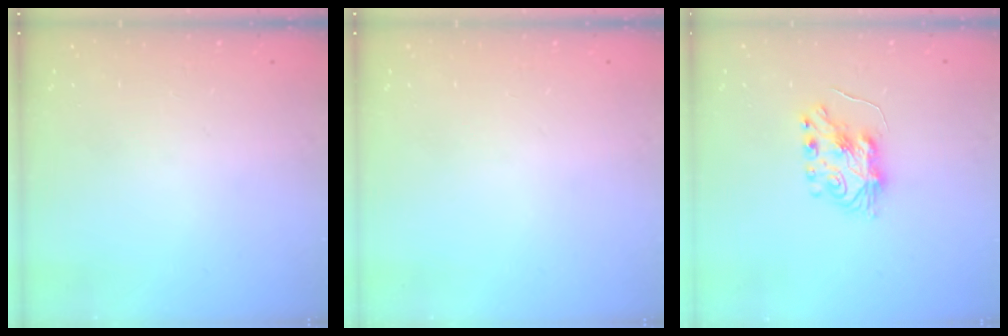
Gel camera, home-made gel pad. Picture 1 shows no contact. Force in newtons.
{"total": 0.0}
{"total": 8.7, "press": 8.6, "slide": 0.9}